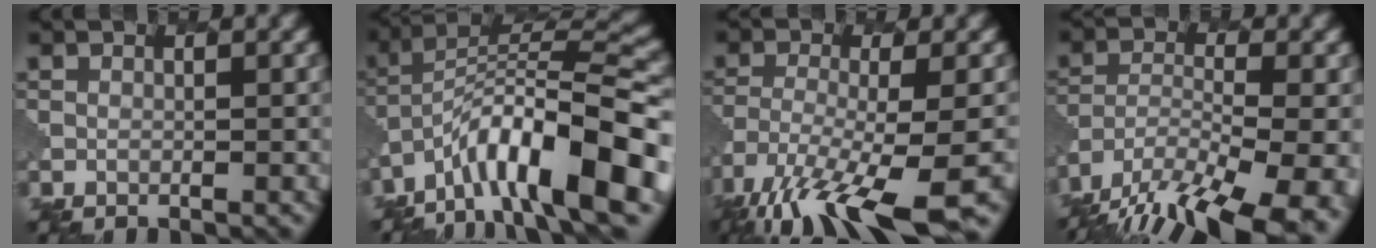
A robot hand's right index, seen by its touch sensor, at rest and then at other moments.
{"total": 13.4, "force": [-6.9, 4.3, 10.7], "torque": [-0.175, 0.022, -0.115]}
{"total": 12.1, "force": [-8.1, 2.9, 8.6], "torque": [-0.179, -0.021, -0.135]}
{"total": 16.8, "force": [-13.3, 5.9, 8.4], "torque": [-0.144, -0.028, -0.181]}